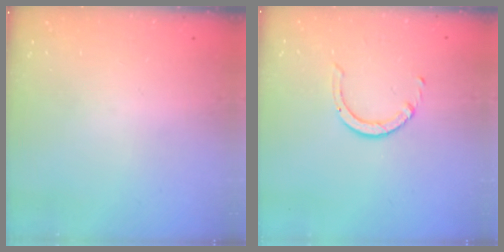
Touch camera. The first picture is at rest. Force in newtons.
{"total": 2.3, "press": 2.3, "slide": 0.3}